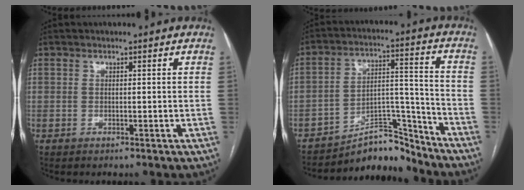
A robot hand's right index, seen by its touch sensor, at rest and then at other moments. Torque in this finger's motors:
{"motor_torque": [-0.14, -0.04, -0.31, -0.12]}